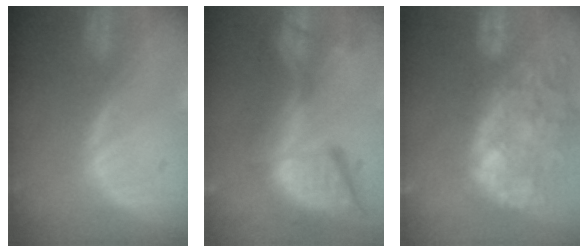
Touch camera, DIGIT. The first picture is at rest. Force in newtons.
{"total": 13.6, "press": 11.2, "slide": 7.8}
{"total": 13.8, "press": 11.5, "slide": 7.6}